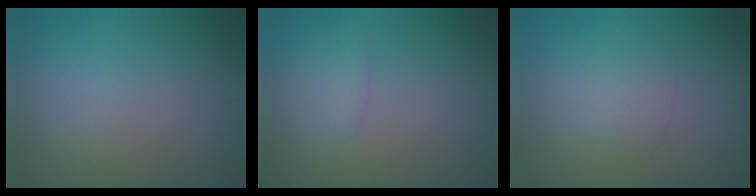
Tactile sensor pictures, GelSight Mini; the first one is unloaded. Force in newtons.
{"total": 1.4, "press": 1.4, "slide": 0.1}
{"total": 1.8, "press": 1.8, "slide": 0.2}